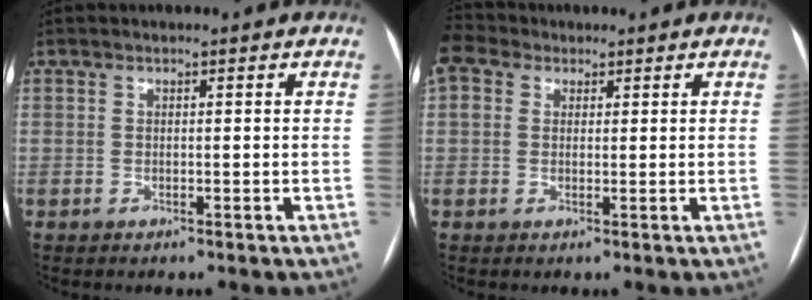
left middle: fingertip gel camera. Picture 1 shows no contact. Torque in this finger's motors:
{"motor_torque": [0.51, -0.21, 1.05, 0.21]}